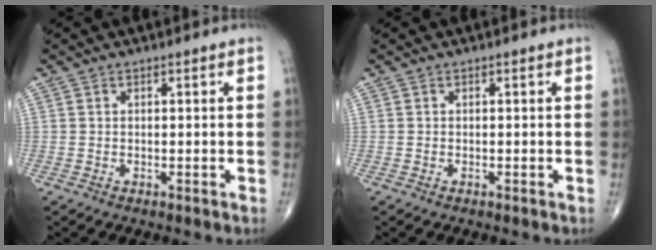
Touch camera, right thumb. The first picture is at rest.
{"total": 0.0}